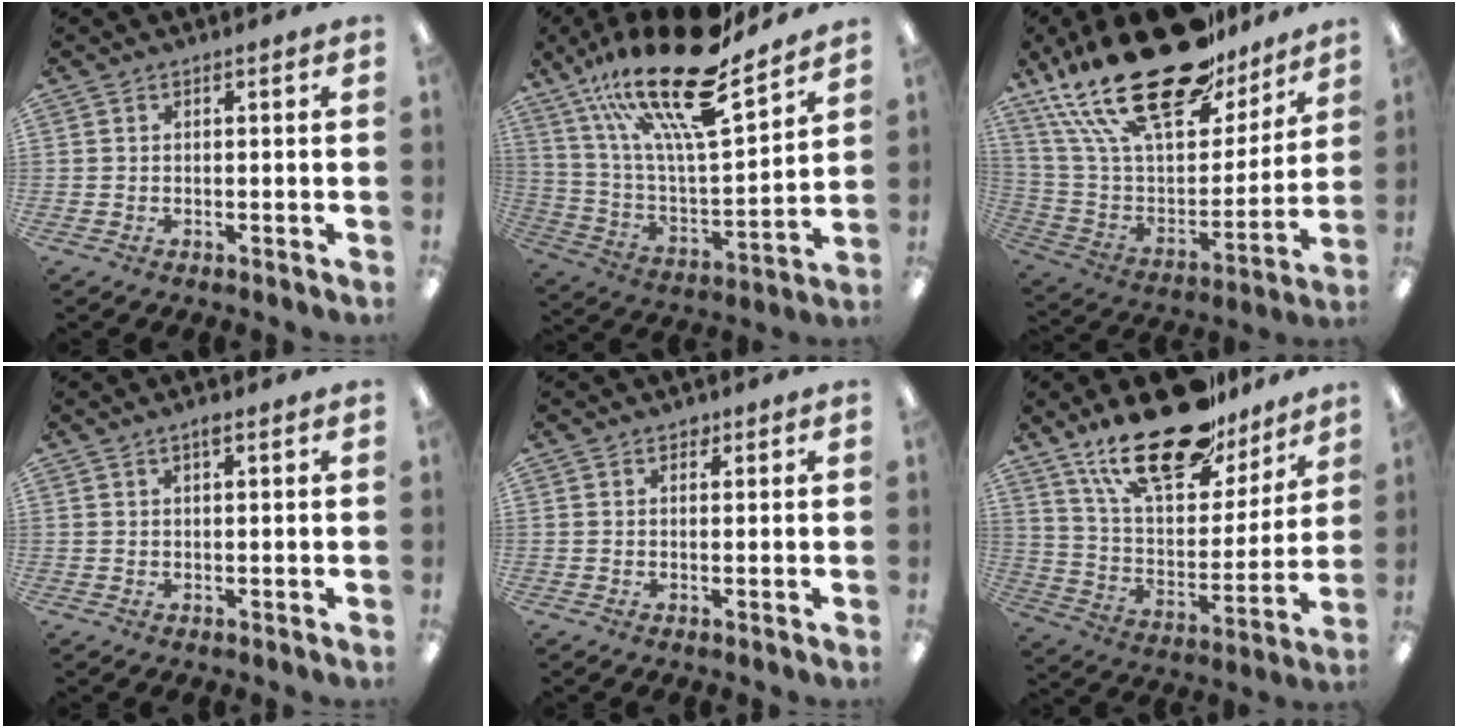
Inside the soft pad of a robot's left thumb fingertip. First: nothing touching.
{"total": 26.3, "force": [19.0, 7.6, 16.5], "torque": [-0.294, -0.118, 0.320]}
{"total": 30.4, "force": [20.2, 12.7, 19.0], "torque": [-0.359, -0.127, 0.348]}
{"total": 1.6, "force": [1.1, 0.3, 1.1], "torque": [-0.015, -0.001, 0.017]}
{"total": 1.5, "force": [1.0, 0.9, 0.5], "torque": [-0.004, -0.001, 0.017]}
{"total": 24.4, "force": [17.2, 10.5, 13.6], "torque": [-0.223, -0.100, 0.301]}